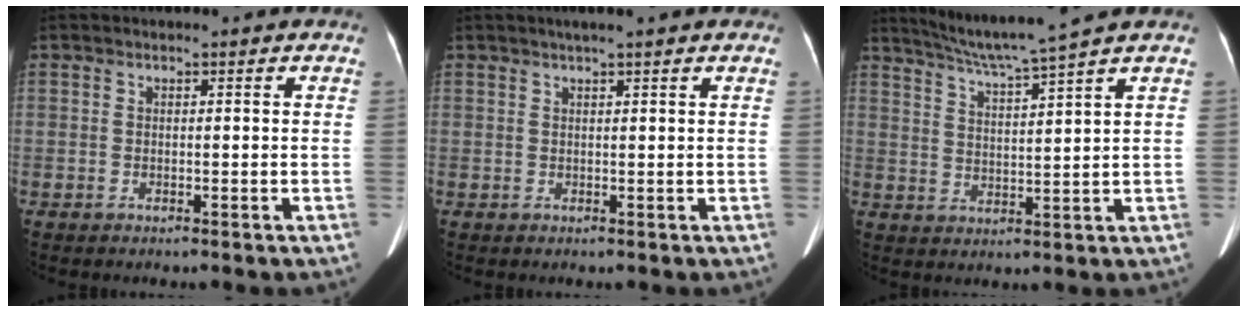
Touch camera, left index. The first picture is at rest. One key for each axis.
{"total": 3.2, "fx": 2.3, "fy": -0.2, "fz": 2.1, "tx": -0.028, "ty": 0.025, "tz": 0.033}
{"total": 8.1, "fx": 6.9, "fy": -2.3, "fz": 3.5, "tx": -0.066, "ty": -0.003, "tz": 0.127}